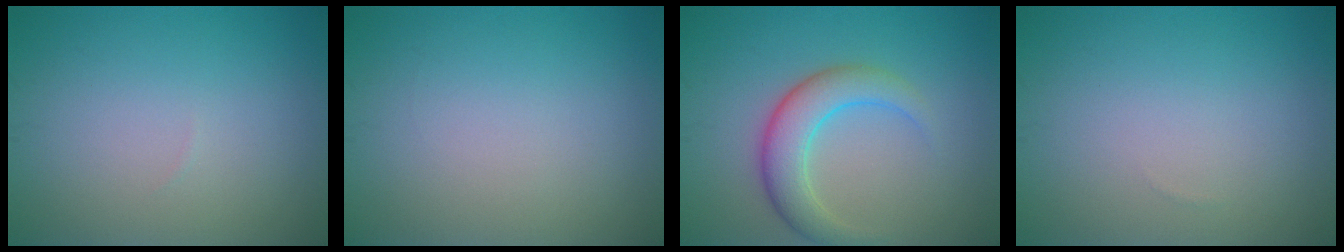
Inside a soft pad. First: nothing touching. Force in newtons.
{"total": 0.0}
{"total": 4.5, "press": 4.5, "slide": 0.1}
{"total": 0.0}